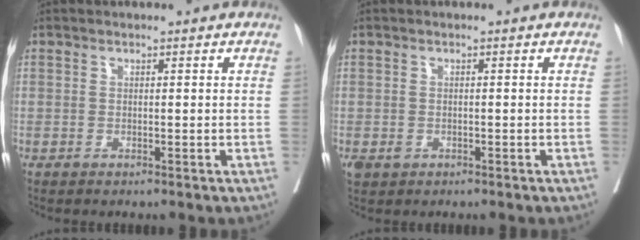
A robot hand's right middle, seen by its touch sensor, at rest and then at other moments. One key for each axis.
{"total": 1.5, "fx": -0.5, "fy": 1.2, "fz": 0.8, "tx": -0.014, "ty": 0.001, "tz": -0.001}